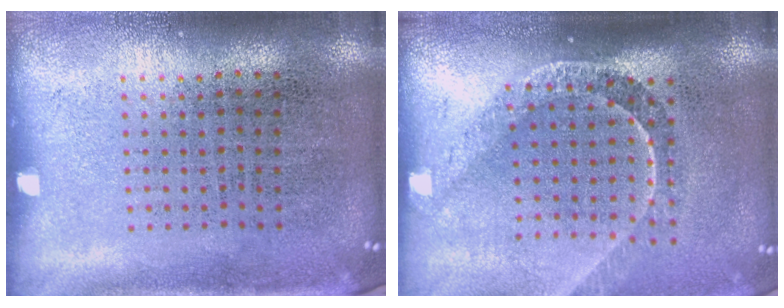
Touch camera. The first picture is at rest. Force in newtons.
{"total": 2.2, "press": 1.6, "slide": 1.4}